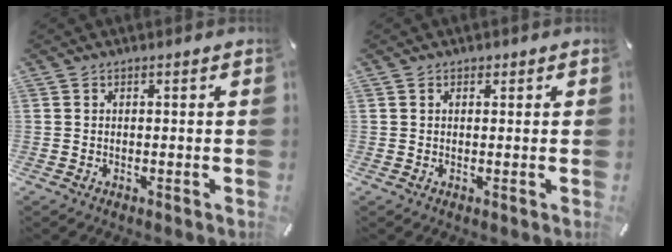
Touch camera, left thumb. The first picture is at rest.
{"total": 0.9, "force": [0.4, 0.7, 0.4], "torque": [-0.008, 0.005, 0.007]}